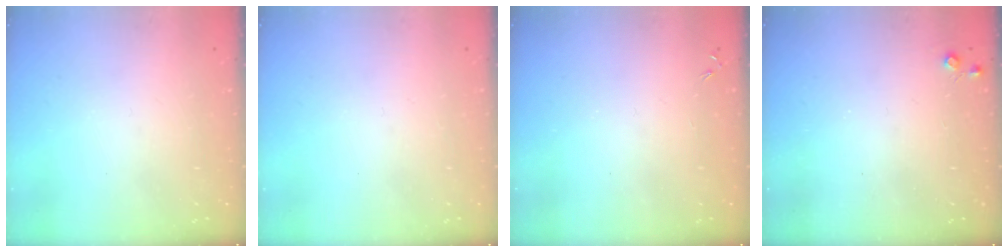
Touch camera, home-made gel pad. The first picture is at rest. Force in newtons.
{"total": 0.0}
{"total": 0.0}
{"total": 3.7, "press": 3.7, "slide": 0.5}